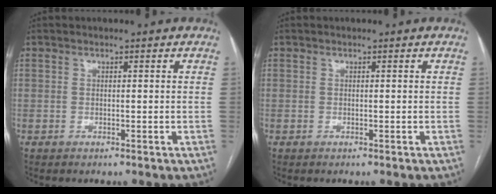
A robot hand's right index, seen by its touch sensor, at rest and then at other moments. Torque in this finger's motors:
{"motor_torque": [0.00, 0.00, 0.00, 0.00]}